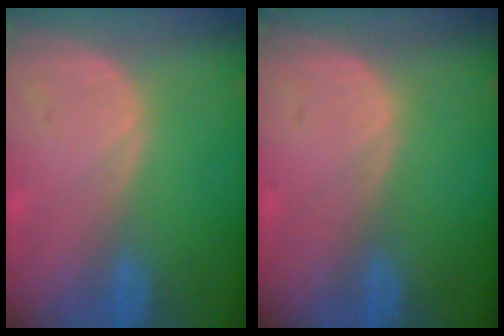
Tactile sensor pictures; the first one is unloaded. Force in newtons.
{"total": 0.0}